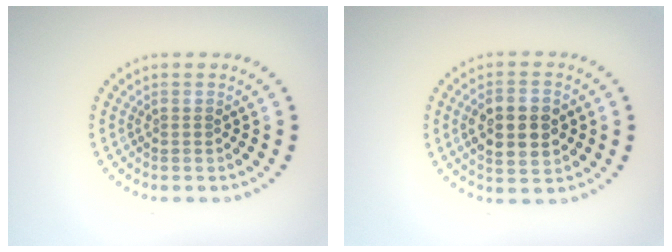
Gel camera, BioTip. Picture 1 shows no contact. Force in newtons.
{"total": 5.5, "press": 5.5, "slide": 0.3}